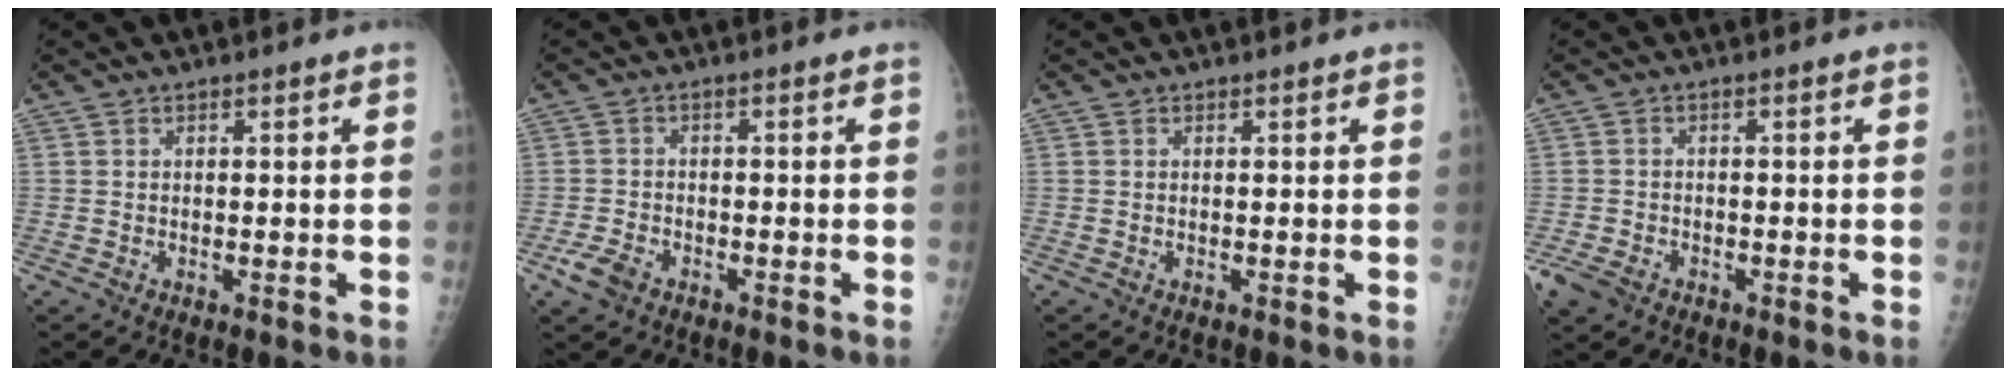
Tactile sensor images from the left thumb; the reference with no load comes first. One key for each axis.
{"total": 4.2, "fx": -2.4, "fy": 2.5, "fz": 2.3, "tx": -0.049, "ty": 0.007, "tz": -0.045}
{"total": 0.0}
{"total": 4.7, "fx": -2.8, "fy": 3.1, "fz": 2.1, "tx": -0.049, "ty": 0.004, "tz": -0.050}